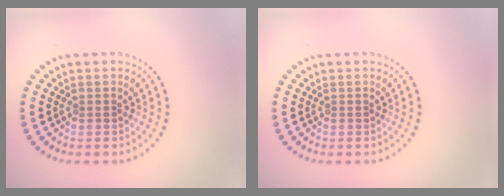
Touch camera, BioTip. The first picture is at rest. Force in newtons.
{"total": 0.0}